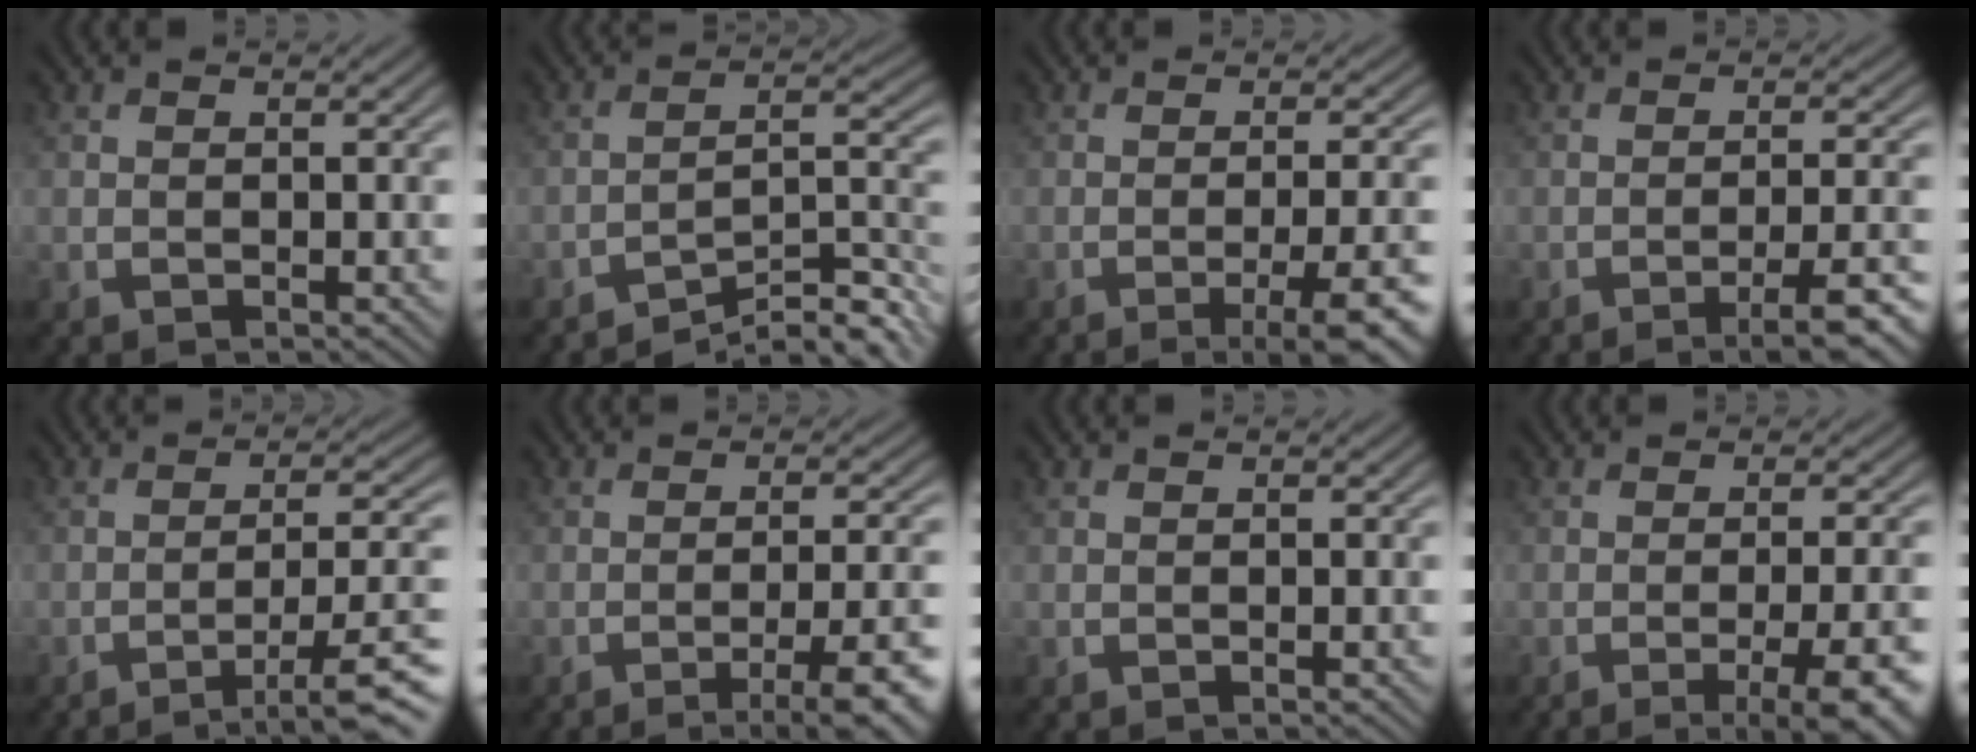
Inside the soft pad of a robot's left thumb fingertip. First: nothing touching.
{"total": 8.0, "force": [-6.2, 1.5, 4.8], "torque": [-0.070, 0.009, -0.102]}
{"total": 7.9, "force": [-3.6, 1.5, 6.8], "torque": [-0.098, 0.002, -0.048]}
{"total": 6.3, "force": [-3.5, 0.9, 5.1], "torque": [-0.081, 0.007, -0.055]}
{"total": 8.7, "force": [-5.0, 1.5, 7.0], "torque": [-0.105, 0.008, -0.072]}
{"total": 8.2, "force": [-4.2, 1.7, 6.9], "torque": [-0.102, 0.002, -0.059]}
{"total": 0.0}
{"total": 8.9, "force": [-3.9, 2.0, 7.8], "torque": [-0.104, 0.001, -0.049]}